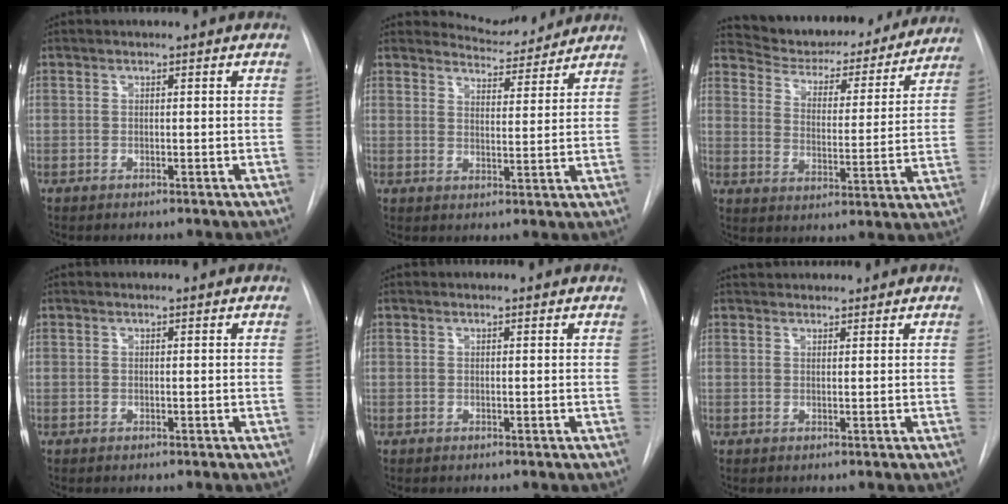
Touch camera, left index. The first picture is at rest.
{"total": 5.1, "force": [5.0, 0.8, -0.6], "torque": [0.006, -0.010, 0.068]}
{"total": 20.7, "force": [19.0, 5.1, 6.3], "torque": [-0.089, -0.021, 0.254]}
{"total": 0.0}
{"total": 1.4, "force": [1.4, 0.2, 0.1], "torque": [-0.009, 0.009, 0.008]}
{"total": 4.6, "force": [4.3, 1.2, 1.2], "torque": [-0.010, 0.031, 0.059]}